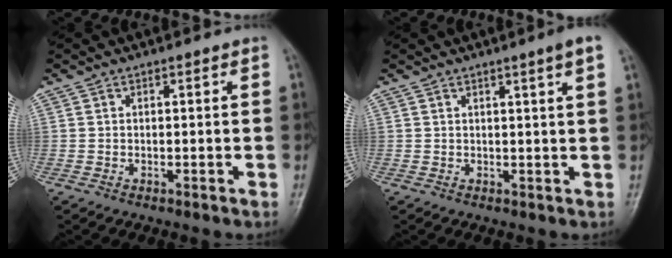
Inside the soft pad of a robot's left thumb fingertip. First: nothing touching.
{"total": 3.5, "force": [2.0, -0.5, 2.7], "torque": [-0.039, -0.008, 0.029]}